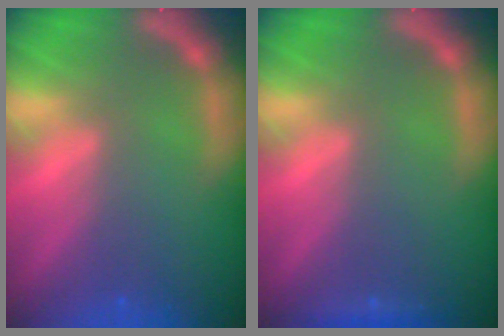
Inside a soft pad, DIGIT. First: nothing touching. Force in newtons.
{"total": 0.9}